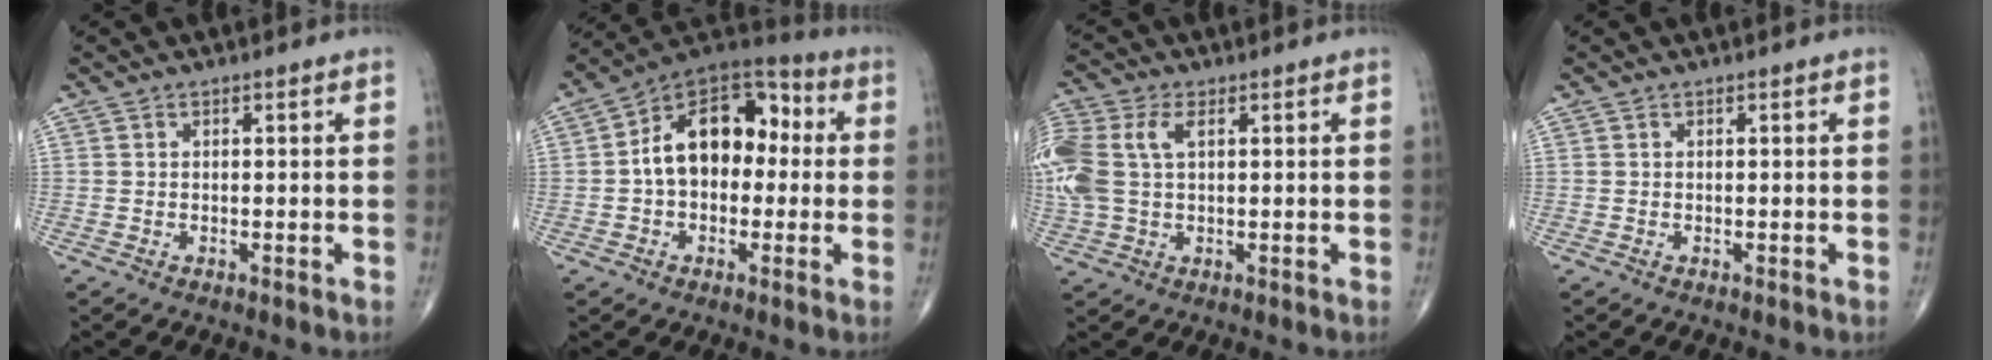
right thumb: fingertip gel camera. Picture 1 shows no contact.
{"total": 15.9, "force": [0.8, 10.4, 12.0], "torque": [-0.152, 0.047, -0.001]}
{"total": 12.9, "force": [2.7, 7.9, 9.9], "torque": [-0.275, 0.021, 0.055]}
{"total": 0.0}